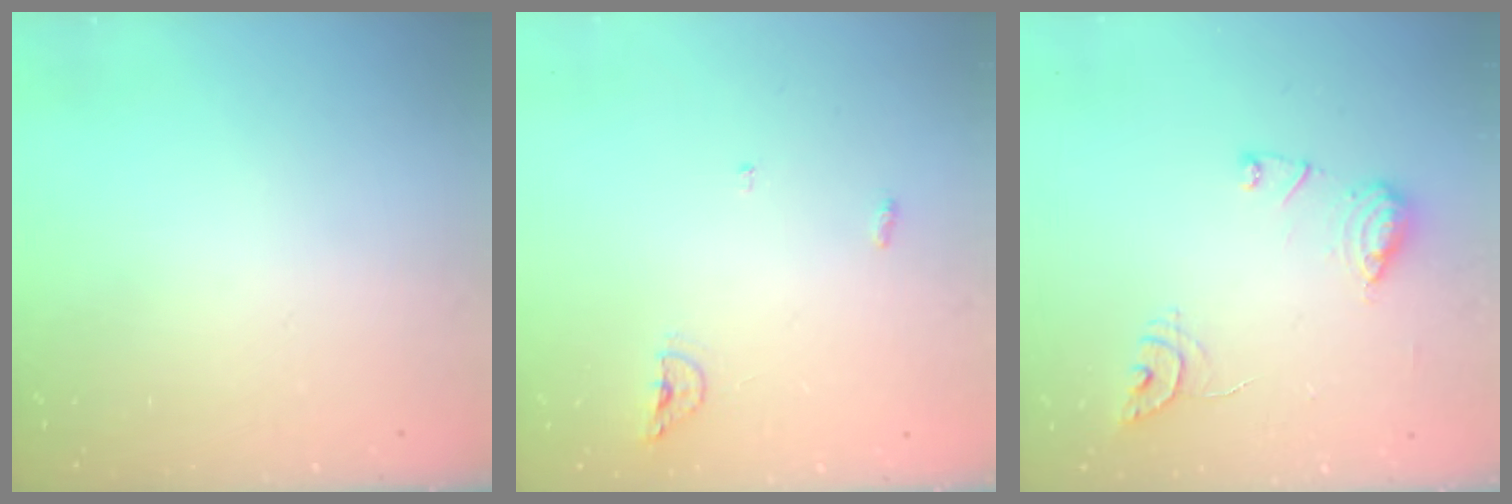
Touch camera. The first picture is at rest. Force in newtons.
{"total": 4.4, "press": 4.3, "slide": 1.0}
{"total": 10.8, "press": 10.8, "slide": 0.5}